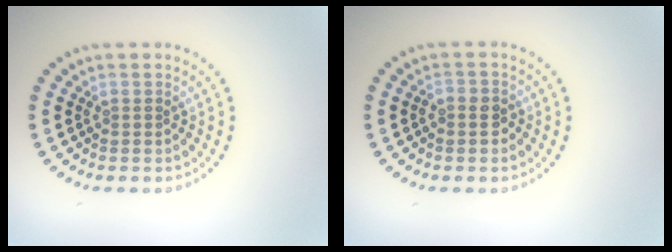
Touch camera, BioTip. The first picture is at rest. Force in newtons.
{"total": 1.3, "press": 1.2, "slide": 0.5}